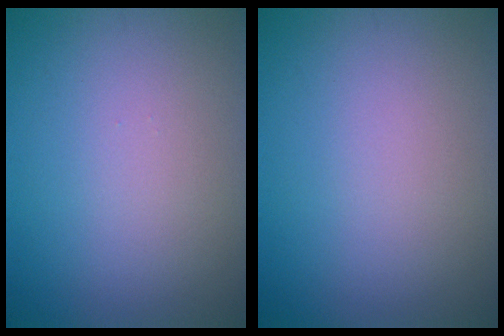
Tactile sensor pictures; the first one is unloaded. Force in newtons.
{"total": 0.0}